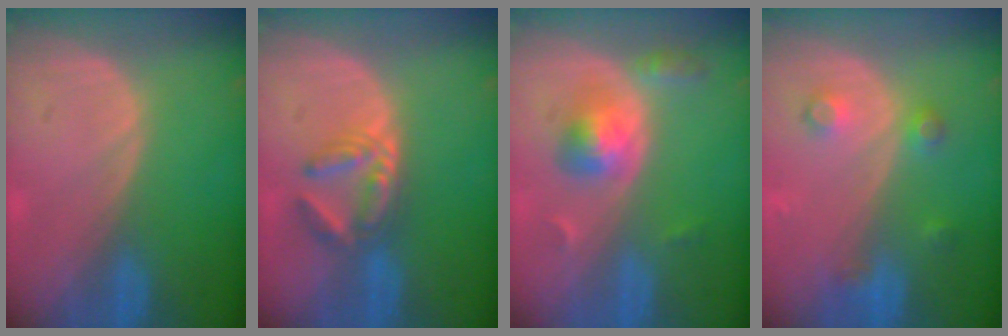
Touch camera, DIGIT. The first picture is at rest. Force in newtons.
{"total": 5.7, "press": 5.1, "slide": 2.6}
{"total": 5.1, "press": 4.9, "slide": 1.4}
{"total": 3.7, "press": 3.4, "slide": 1.5}